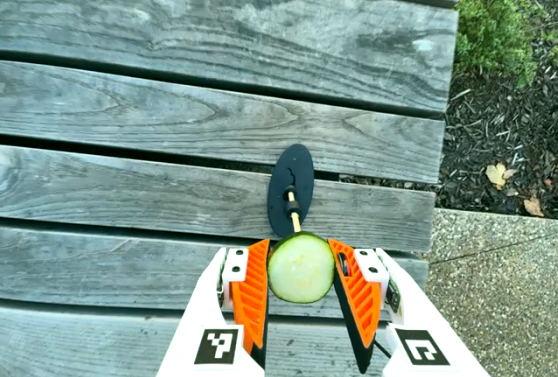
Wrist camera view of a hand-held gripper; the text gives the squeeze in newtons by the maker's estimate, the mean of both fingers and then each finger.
{"total": 13.9, "left": 14.2, "right": 13.6}